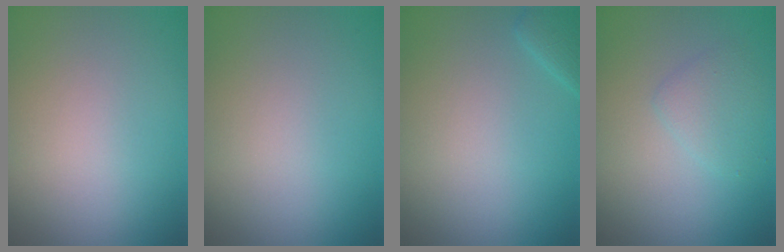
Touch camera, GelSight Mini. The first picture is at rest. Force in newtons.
{"total": 0.0}
{"total": 1.4, "press": 1.4, "slide": 0.1}
{"total": 1.6, "press": 1.6, "slide": 0.1}